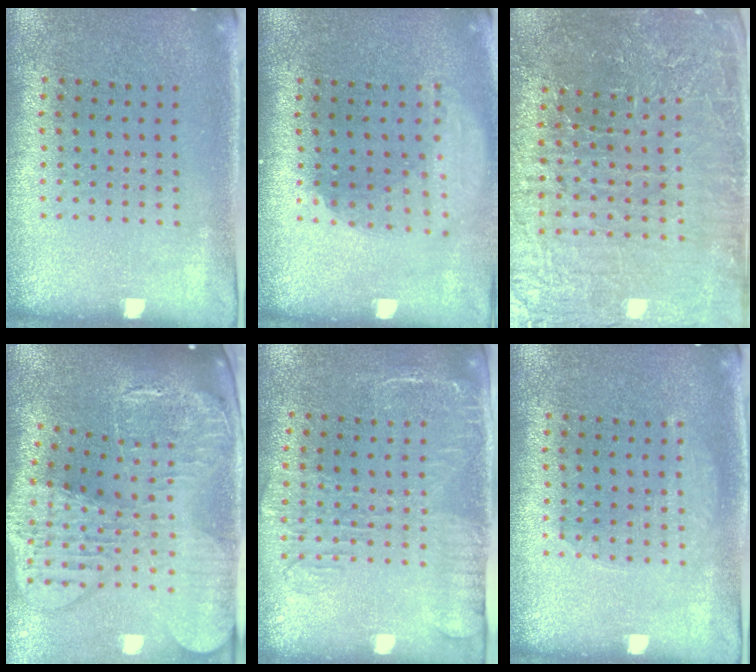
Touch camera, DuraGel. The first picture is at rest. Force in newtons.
{"total": 1.9, "press": 1.5, "slide": 1.1}
{"total": 6.0, "press": 5.3, "slide": 2.8}
{"total": 4.5, "press": 3.3, "slide": 3.0}
{"total": 1.8, "press": 1.5, "slide": 1.0}
{"total": 1.3, "press": 1.3, "slide": 0.2}